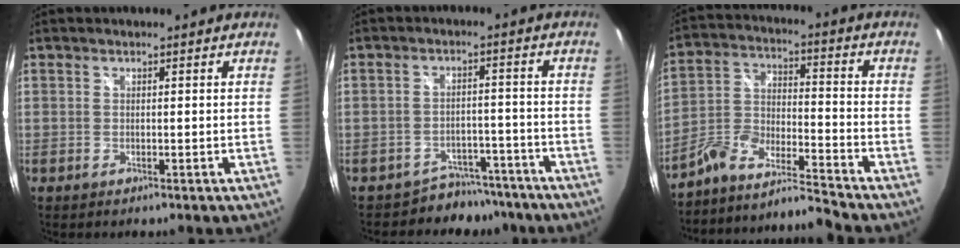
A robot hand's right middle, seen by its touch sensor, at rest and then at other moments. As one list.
[{"total": 7.4, "force": [-6.4, 3.7, -0.1], "torque": [0.002, 0.022, -0.087]}, {"total": 9.5, "force": [-8.0, 1.4, 4.9], "torque": [-0.104, 0.009, -0.155]}]